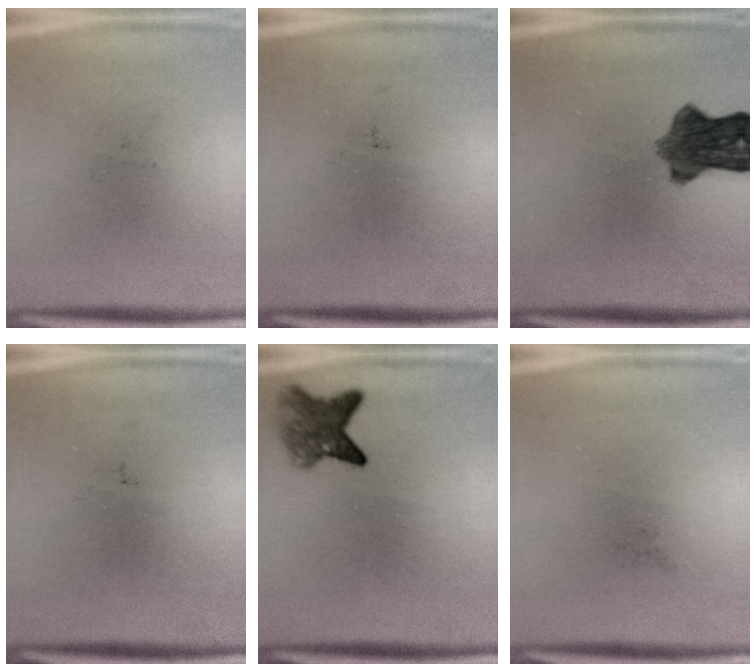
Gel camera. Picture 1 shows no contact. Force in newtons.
{"total": 0.0}
{"total": 8.0}
{"total": 0.0}
{"total": 4.9}
{"total": 0.0}